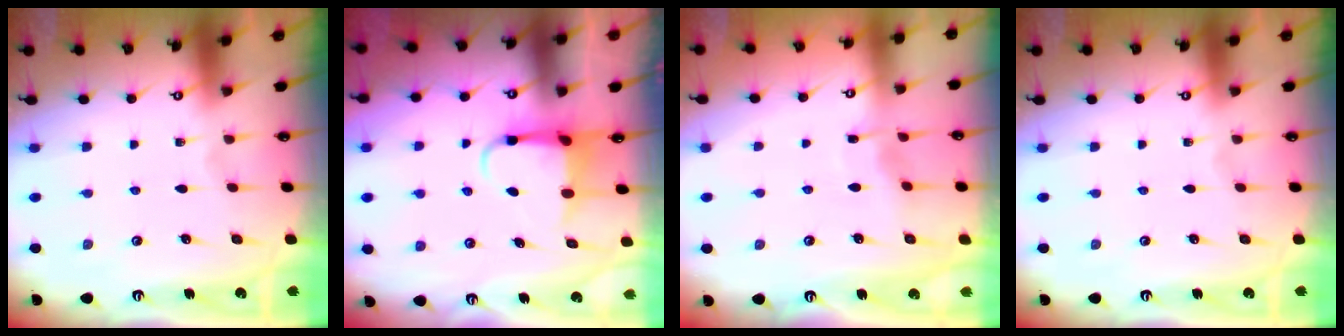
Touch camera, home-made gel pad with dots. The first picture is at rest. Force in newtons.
{"total": 4.4, "press": 4.4, "slide": 0.2}
{"total": 3.9, "press": 3.9, "slide": 0.4}
{"total": 0.0}